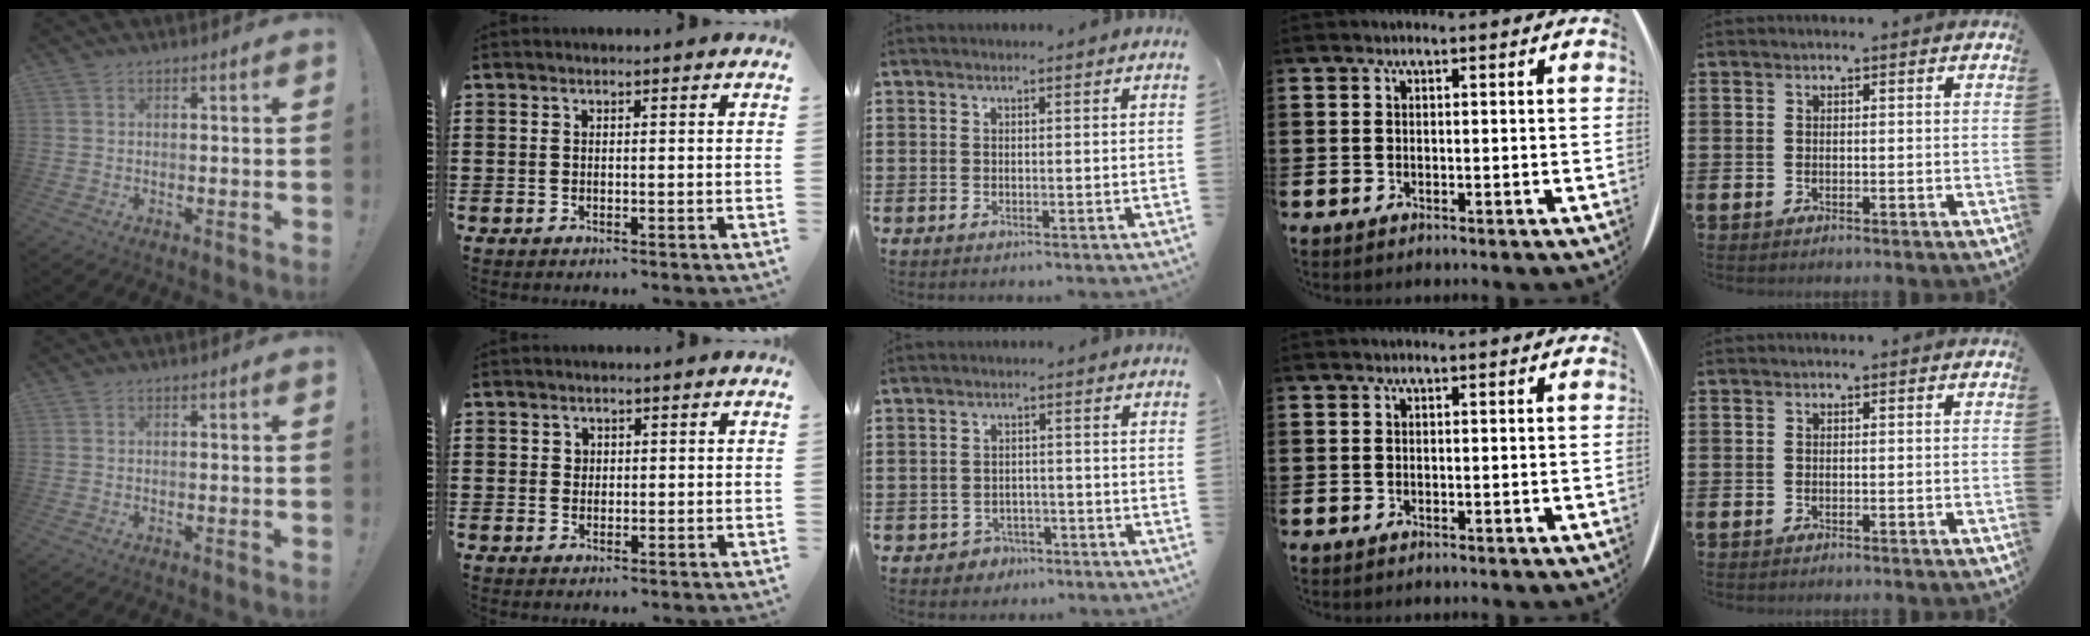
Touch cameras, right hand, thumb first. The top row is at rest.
{"index": {"total": 1.1, "force": [0.6, 0.9, 0.2], "torque": [-0.006, 0.003, 0.012]}, "middle": {"total": 2.4, "force": [-2.1, 1.2, 0.0], "torque": [-0.008, 0.000, -0.047]}}